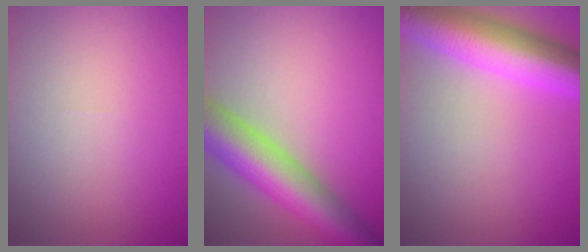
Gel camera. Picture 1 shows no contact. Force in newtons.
{"total": 8.8, "press": 8.8, "slide": 0.3}
{"total": 9.2, "press": 9.2, "slide": 0.1}